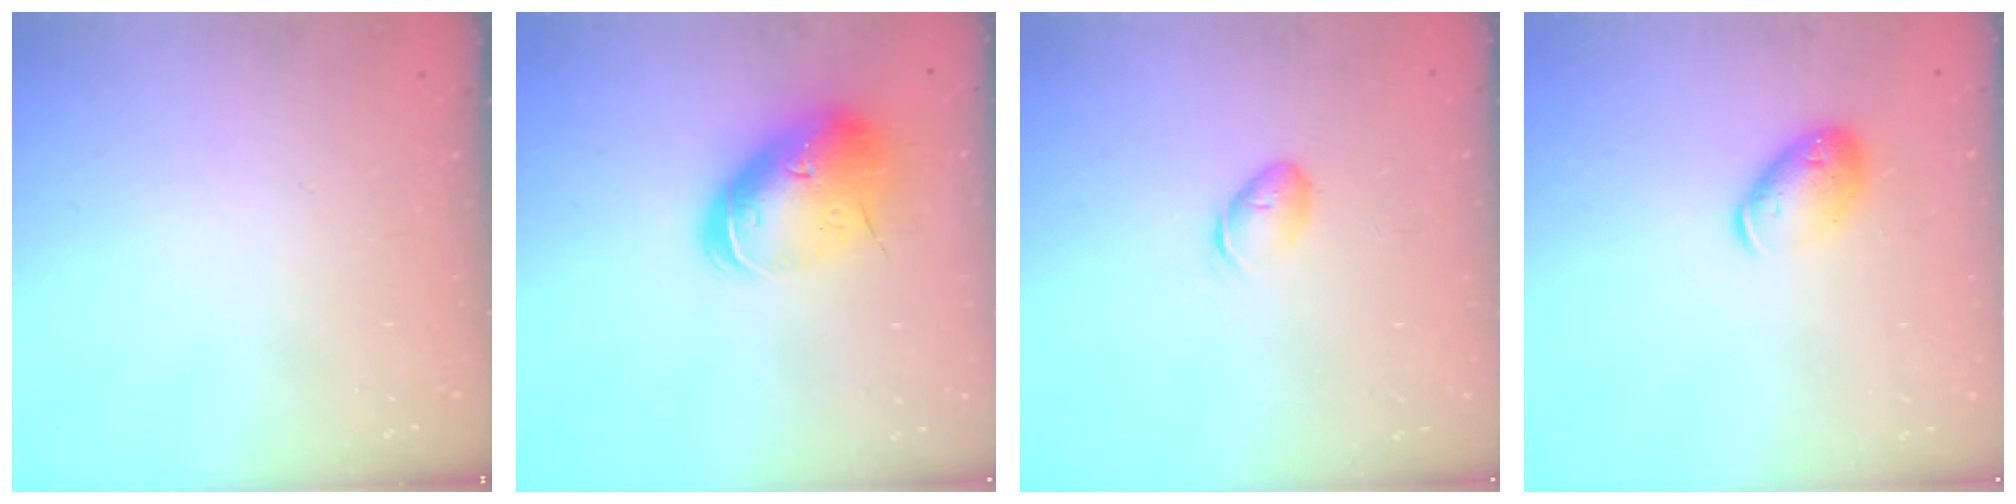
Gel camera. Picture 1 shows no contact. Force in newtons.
{"total": 18.7, "press": 18.5, "slide": 3.0}
{"total": 6.4, "press": 6.2, "slide": 1.6}
{"total": 9.7, "press": 9.5, "slide": 1.6}